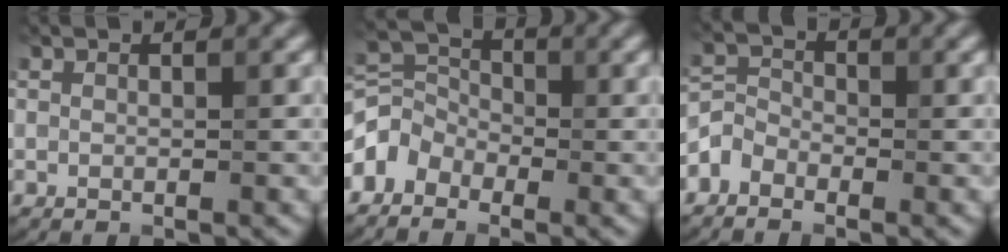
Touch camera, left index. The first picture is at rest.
{"total": 3.2, "force": [-2.2, 2.1, 0.9], "torque": [-0.019, 0.007, -0.060]}
{"total": 2.2, "force": [-1.6, 1.4, 0.6], "torque": [-0.010, 0.007, -0.042]}